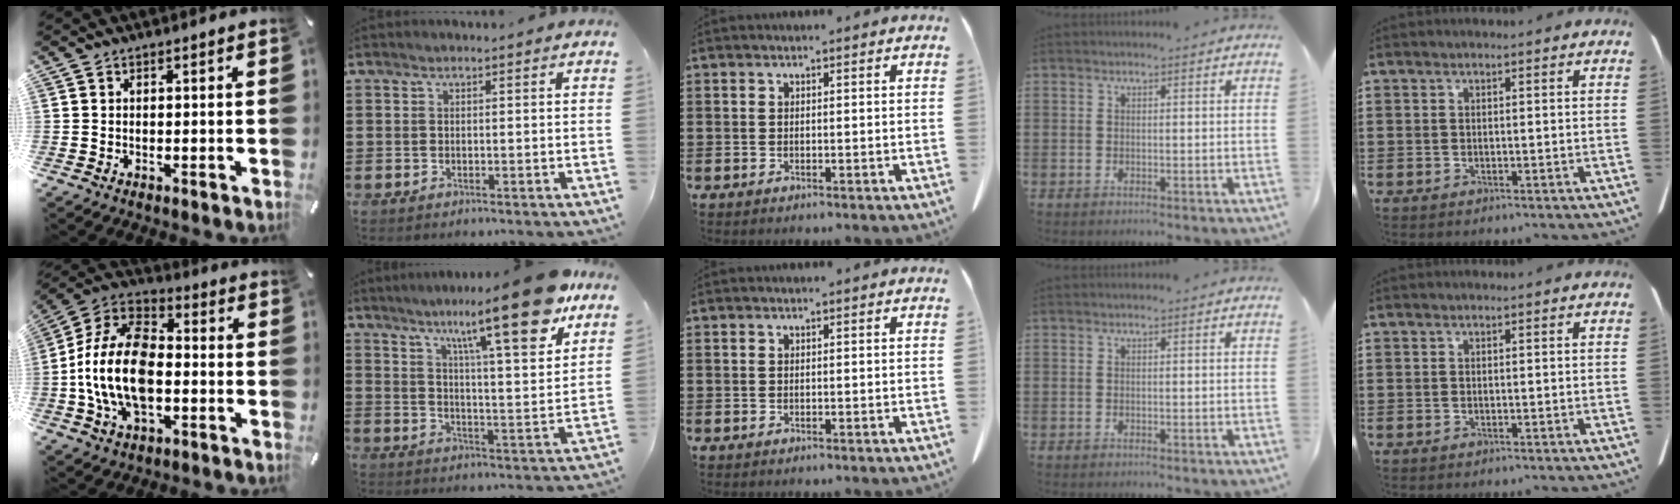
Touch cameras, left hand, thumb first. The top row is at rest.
{"thumb": {"total": 17.5, "force": [-4.0, 11.0, 13.1], "torque": [-0.290, 0.016, -0.077]}, "index": {"total": 15.9, "force": [10.9, 1.9, 11.5], "torque": [-0.190, -0.053, 0.168]}}